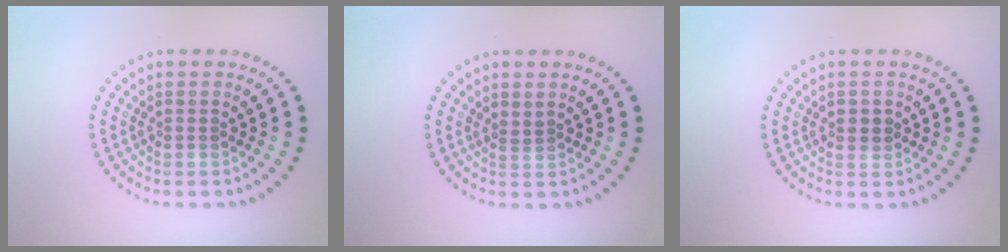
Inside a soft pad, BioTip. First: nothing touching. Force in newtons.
{"total": 0.6, "press": 0.4, "slide": 0.5}
{"total": 1.3, "press": 1.2, "slide": 0.3}